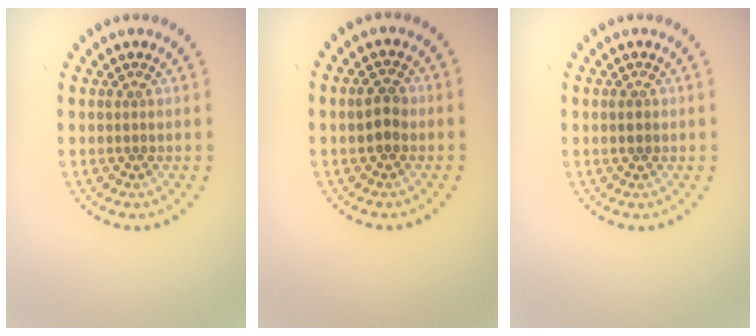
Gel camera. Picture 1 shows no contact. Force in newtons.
{"total": 2.1, "press": 2.1, "slide": 0.3}
{"total": 1.1, "press": 1.1, "slide": 0.1}